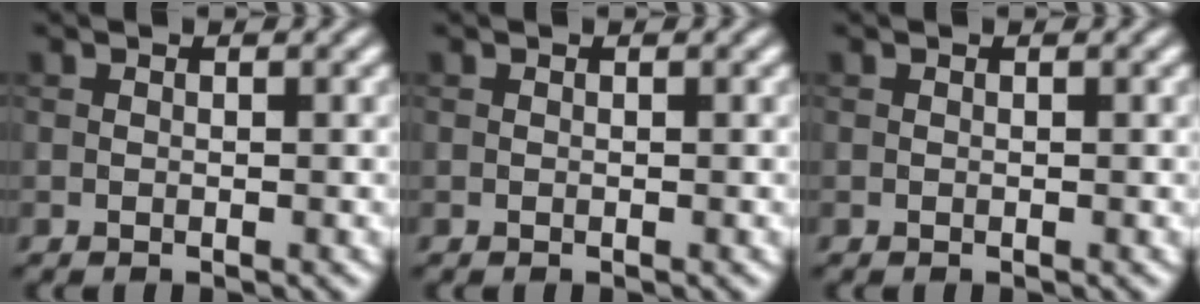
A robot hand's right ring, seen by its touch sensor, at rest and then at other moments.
{"total": 0.0}
{"total": 0.0}